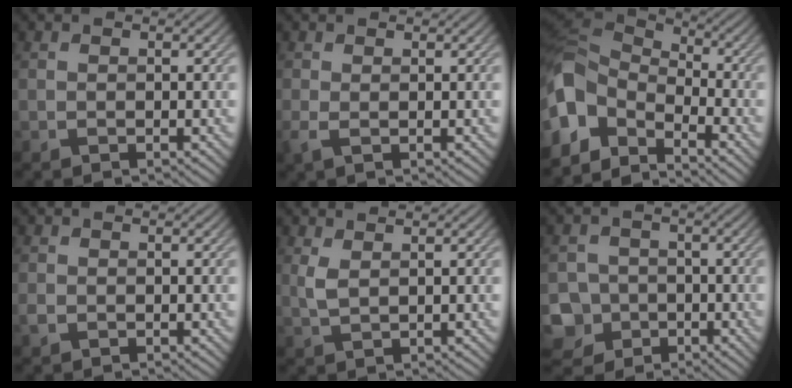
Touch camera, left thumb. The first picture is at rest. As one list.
[{"total": 1.4, "force": [-0.3, 0.5, 1.3], "torque": [-0.042, -0.007, -0.011]}, {"total": 9.7, "force": [-4.0, 6.1, 6.4], "torque": [-0.164, -0.003, -0.092]}, {"total": 0.6, "force": [-0.3, 0.5, 0.2], "torque": [-0.006, -0.002, -0.009]}, {"total": 2.0, "force": [1.2, 0.4, 1.5], "torque": [-0.045, 0.003, 0.026]}, {"total": 7.0, "force": [-3.3, 6.0, 1.5], "torque": [-0.044, -0.020, -0.080]}]